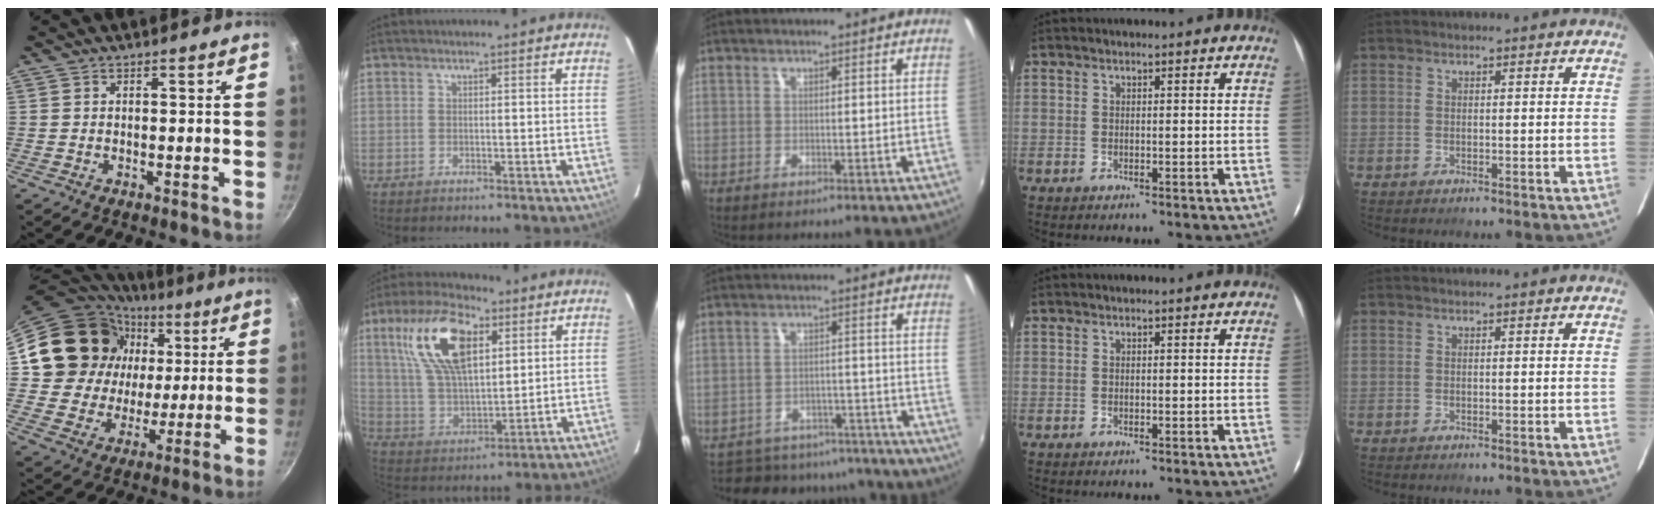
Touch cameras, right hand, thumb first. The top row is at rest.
{"thumb": {"total": 22.2, "force": [6.7, 18.8, 9.9], "torque": [-0.168, 0.006, 0.122]}, "index": {"total": 17.0, "force": [7.1, 7.8, 13.4], "torque": [-0.256, 0.022, 0.140]}, "middle": {"total": 14.3, "force": [-12.7, 5.7, 3.3], "torque": [-0.076, 0.024, -0.158]}}